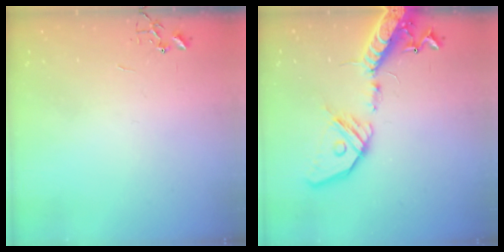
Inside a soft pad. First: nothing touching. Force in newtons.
{"total": 19.7, "press": 19.4, "slide": 3.9}